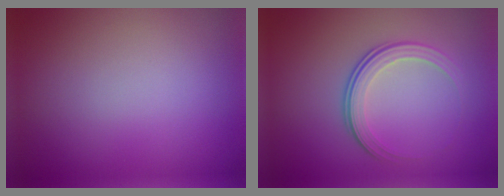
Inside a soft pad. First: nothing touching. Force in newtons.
{"total": 3.6, "press": 2.4, "slide": 2.7}